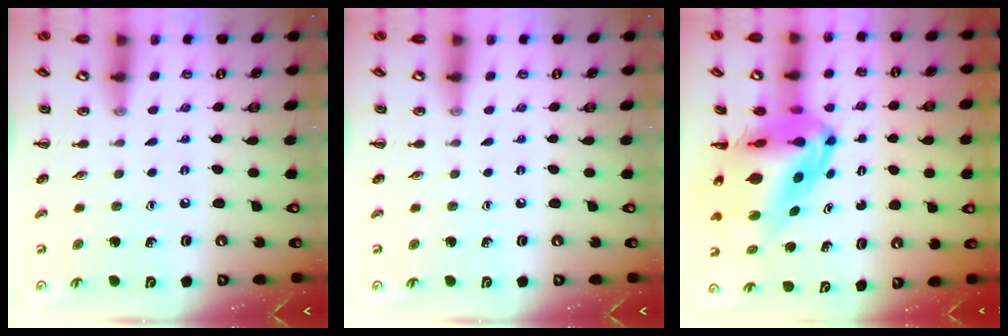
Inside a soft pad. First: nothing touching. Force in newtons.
{"total": 0.0}
{"total": 12.7, "press": 12.0, "slide": 4.1}